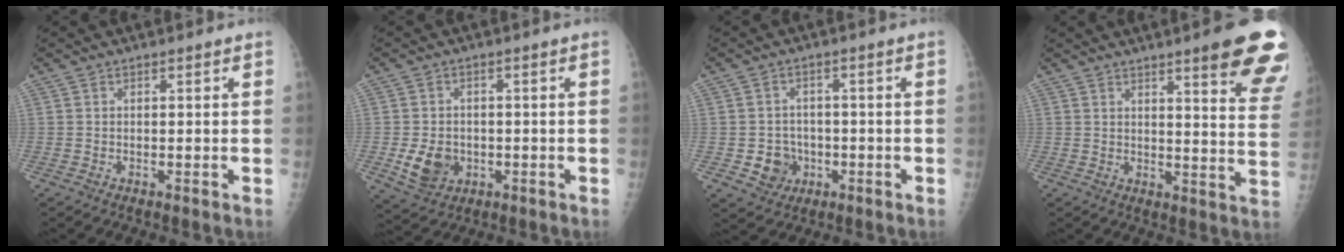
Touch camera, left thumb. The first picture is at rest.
{"total": 6.6, "force": [-1.5, 5.3, 3.6], "torque": [-0.046, 0.003, -0.016]}
{"total": 5.6, "force": [-1.6, 5.1, 1.6], "torque": [0.004, 0.011, -0.021]}
{"total": 15.4, "force": [9.9, 2.3, 11.6], "torque": [-0.108, -0.050, 0.107]}